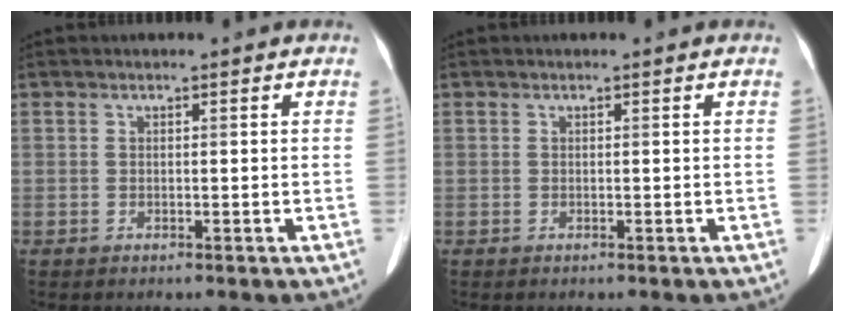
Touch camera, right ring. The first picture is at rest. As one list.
[{"total": 0.0}]